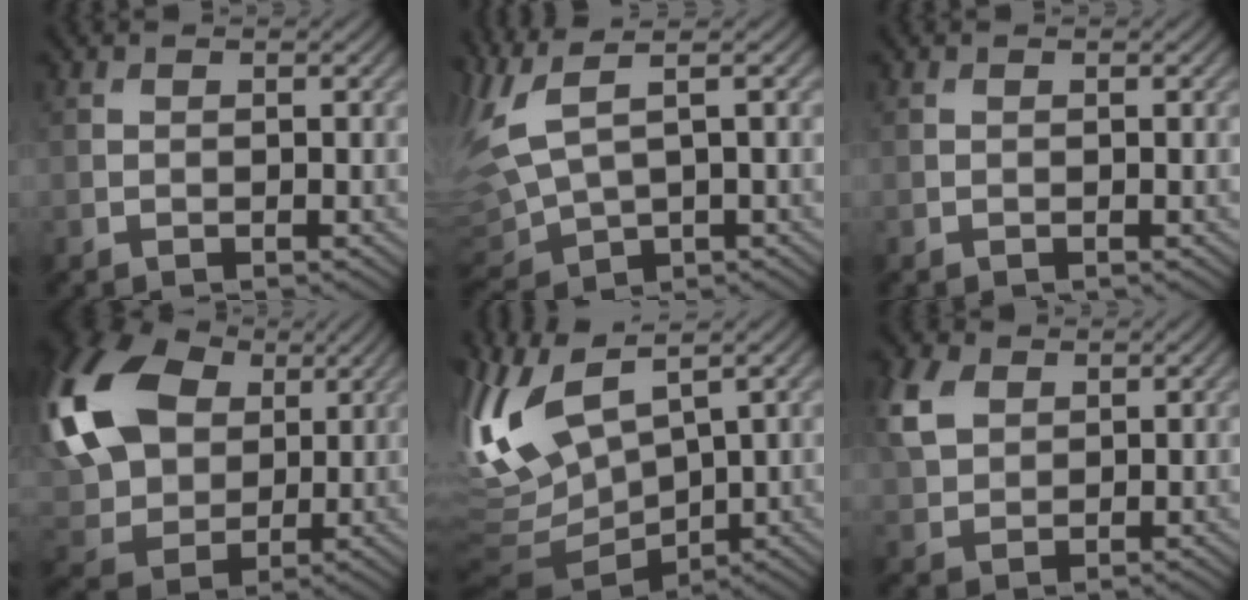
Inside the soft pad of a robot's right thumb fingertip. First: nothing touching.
{"total": 9.5, "force": [3.2, 4.2, 7.8], "torque": [-0.236, -0.002, 0.075]}
{"total": 0.0}
{"total": 18.8, "force": [4.8, 13.7, 12.0], "torque": [-0.305, 0.023, 0.094]}
{"total": 12.2, "force": [3.2, 5.5, 10.4], "torque": [-0.277, 0.005, 0.074]}
{"total": 5.8, "force": [2.4, 3.9, 3.5], "torque": [-0.102, 0.010, 0.048]}